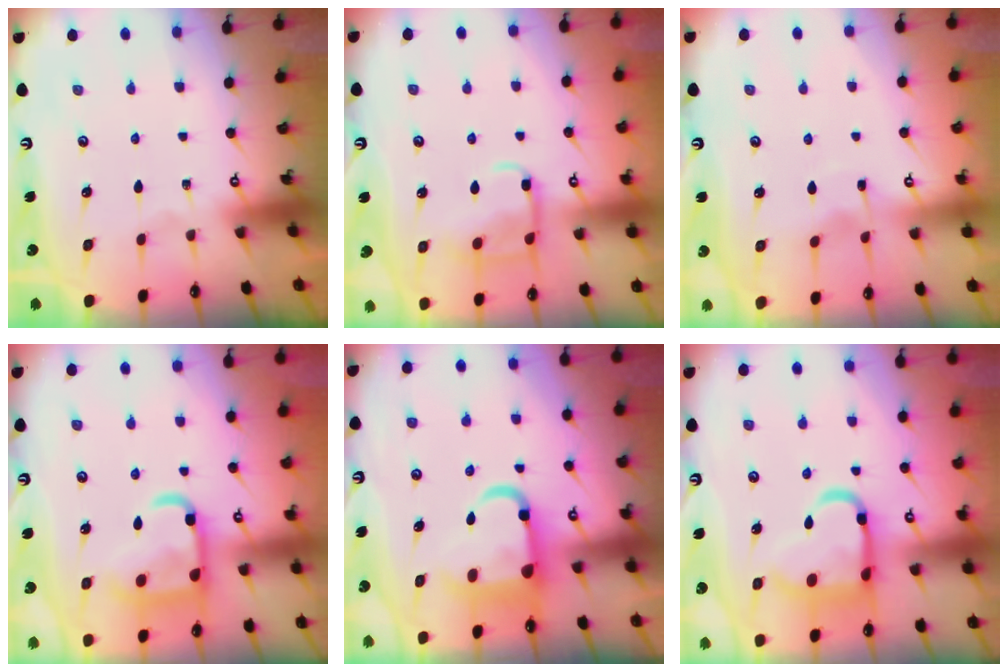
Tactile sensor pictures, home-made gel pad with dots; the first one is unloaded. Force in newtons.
{"total": 10.6, "press": 10.6, "slide": 1.0}
{"total": 3.1, "press": 3.0, "slide": 0.3}
{"total": 15.3, "press": 15.2, "slide": 1.5}
{"total": 9.9, "press": 9.7, "slide": 1.7}
{"total": 15.7, "press": 15.5, "slide": 1.9}